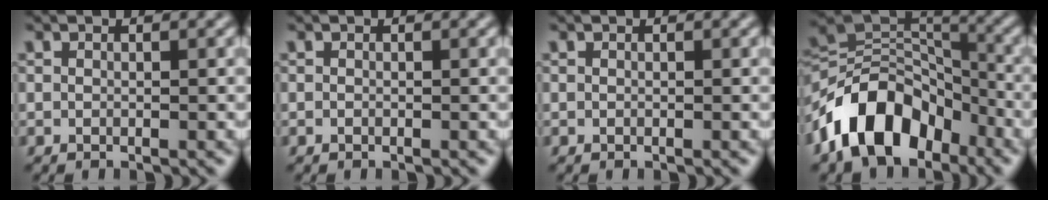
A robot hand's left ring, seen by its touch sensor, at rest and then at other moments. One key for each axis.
{"total": 0.0}
{"total": 0.0}
{"total": 10.5, "fx": -5.9, "fy": 6.3, "fz": 5.9, "tx": -0.087, "ty": 0.013, "tz": -0.118}